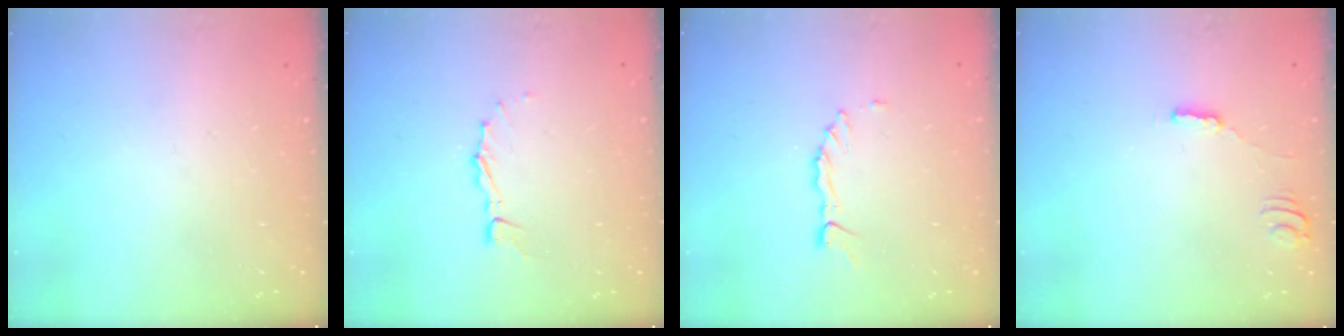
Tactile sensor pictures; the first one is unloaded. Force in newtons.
{"total": 4.0, "press": 4.0, "slide": 0.1}
{"total": 1.4, "press": 1.4, "slide": 0.3}
{"total": 0.9, "press": 0.9, "slide": 0.3}